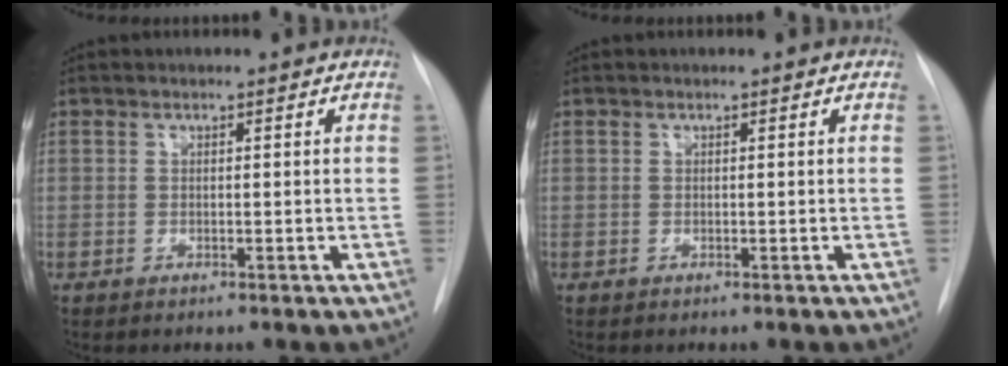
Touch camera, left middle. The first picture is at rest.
{"total": 0.0}